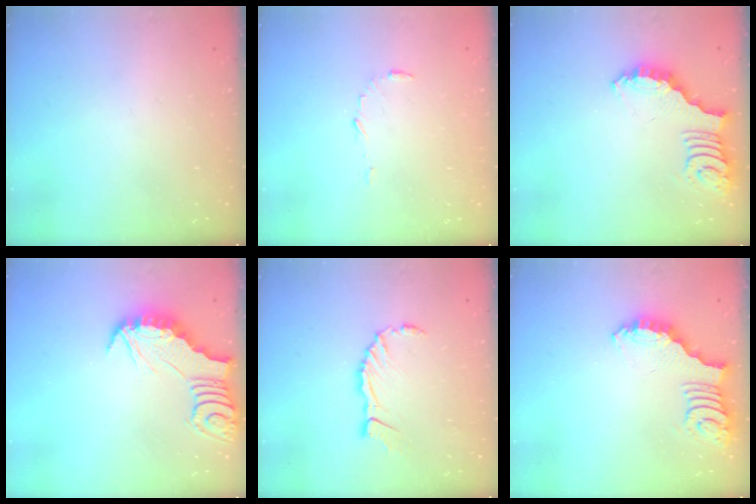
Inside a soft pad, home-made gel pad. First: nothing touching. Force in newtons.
{"total": 5.2, "press": 5.2, "slide": 0.5}
{"total": 2.6, "press": 2.6, "slide": 0.5}
{"total": 2.8, "press": 2.8, "slide": 0.3}
{"total": 5.2, "press": 5.2, "slide": 0.2}
{"total": 2.6, "press": 2.6, "slide": 0.5}